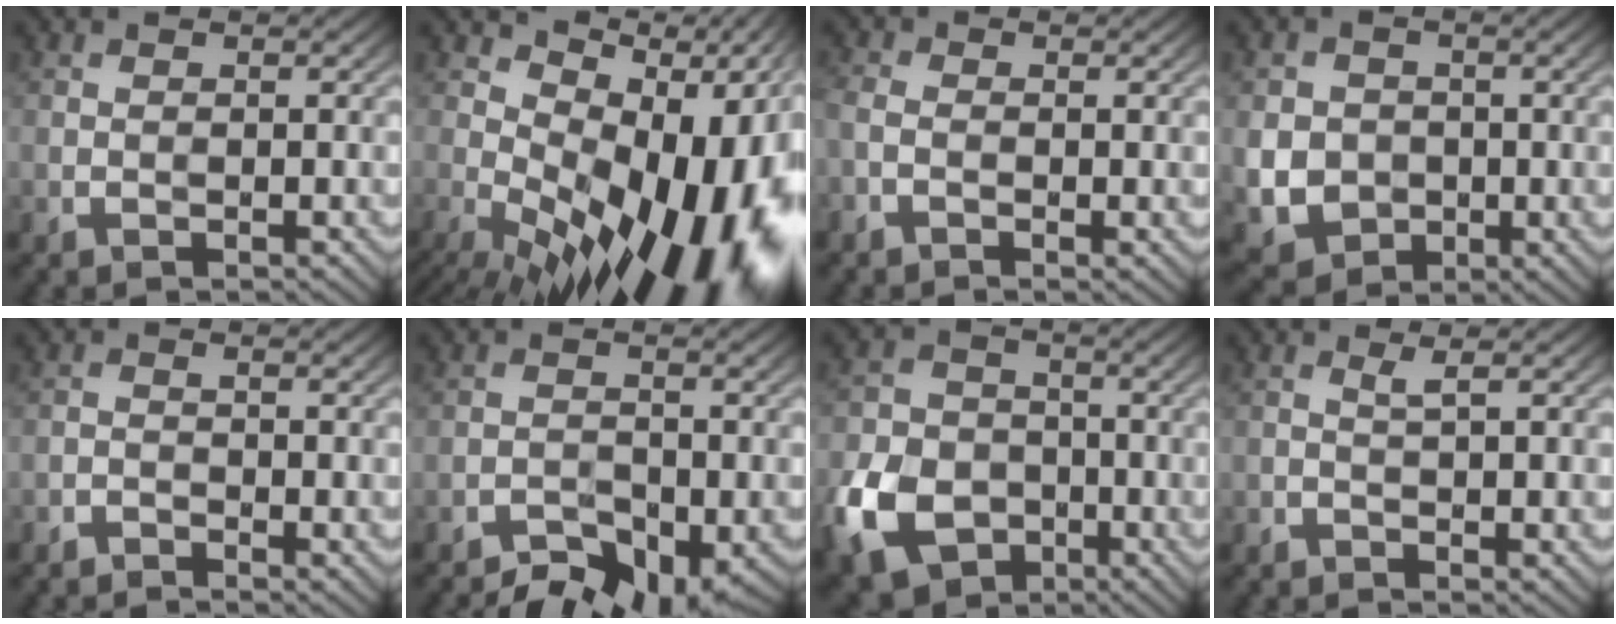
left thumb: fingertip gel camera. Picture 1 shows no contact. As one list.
[{"total": 19.6, "force": [-3.5, 10.5, 16.2], "torque": [-0.207, -0.035, -0.025]}, {"total": 2.7, "force": [-0.8, 1.5, 2.1], "torque": [-0.057, 0.000, -0.021]}, {"total": 5.5, "force": [-0.4, 5.1, 2.0], "torque": [-0.062, -0.019, -0.008]}, {"total": 1.3, "force": [-1.1, 0.4, 0.5], "torque": [-0.009, 0.000, -0.023]}, {"total": 7.4, "force": [-6.1, 2.3, 3.5], "torque": [-0.044, -0.006, -0.091]}, {"total": 10.1, "force": [-4.1, 7.8, 4.8], "torque": [-0.125, -0.022, -0.091]}, {"total": 1.0, "force": [0.3, 0.0, 1.0], "torque": [-0.020, 0.004, 0.004]}]